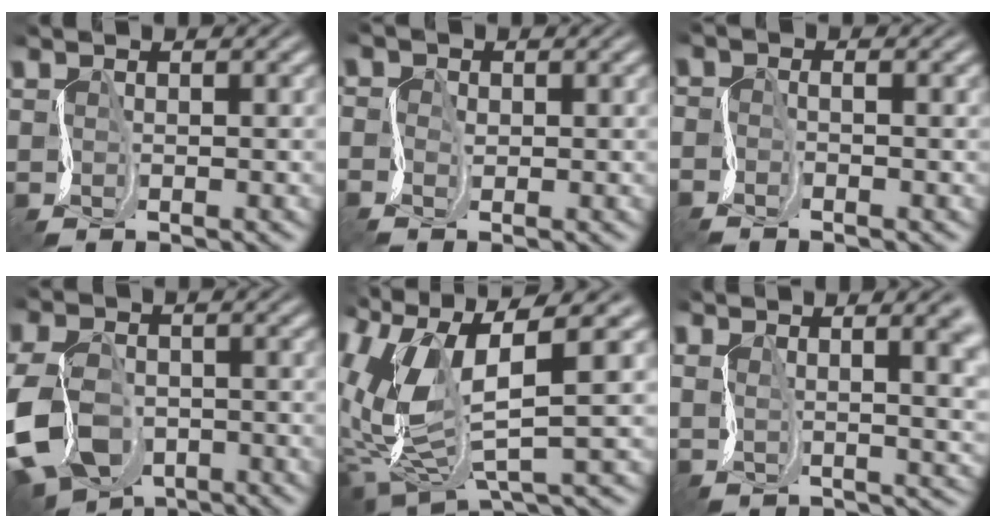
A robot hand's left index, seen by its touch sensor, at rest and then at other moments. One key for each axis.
{"total": 1.2, "fx": -1.1, "fy": 0.5, "fz": 0.1, "tx": -0.008, "ty": -0.002, "tz": -0.022}
{"total": 2.0, "fx": -1.9, "fy": -0.1, "fz": 0.5, "tx": -0.014, "ty": -0.006, "tz": -0.040}
{"total": 10.1, "fx": -5.2, "fy": 6.6, "fz": 5.6, "tx": -0.142, "ty": -0.040, "tz": -0.089}
{"total": 9.6, "fx": 1.8, "fy": 4.4, "fz": 8.3, "tx": -0.193, "ty": -0.016, "tz": 0.043}
{"total": 11.7, "fx": 4.9, "fy": 5.5, "fz": 9.0, "tx": -0.137, "ty": 0.046, "tz": 0.067}